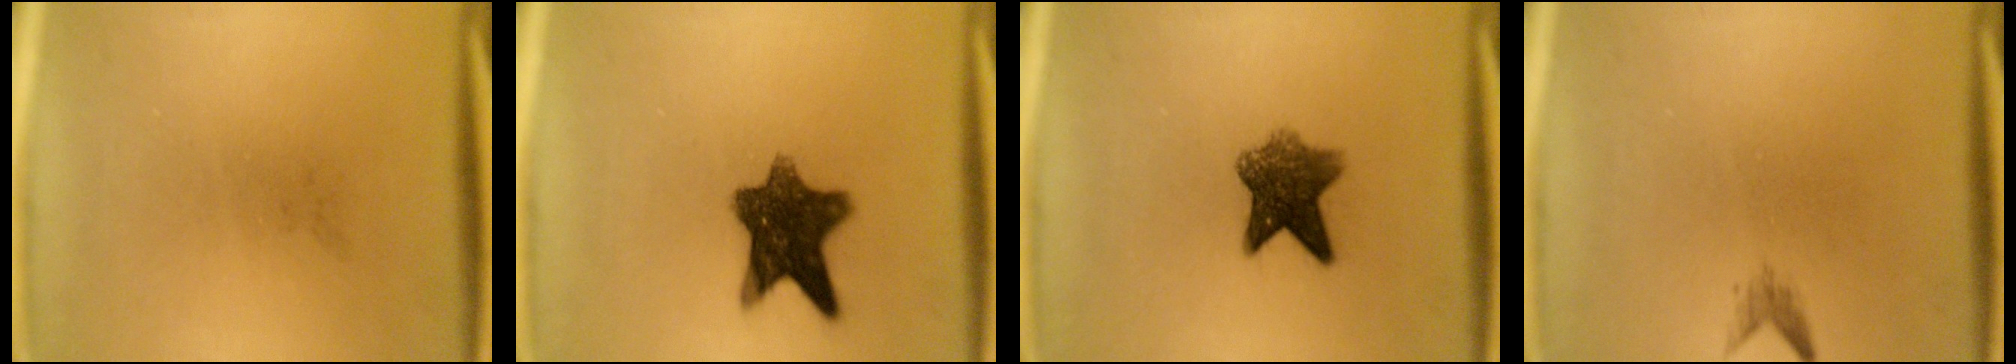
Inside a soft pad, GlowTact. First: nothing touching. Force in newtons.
{"total": 10.2}
{"total": 7.3}
{"total": 1.1}